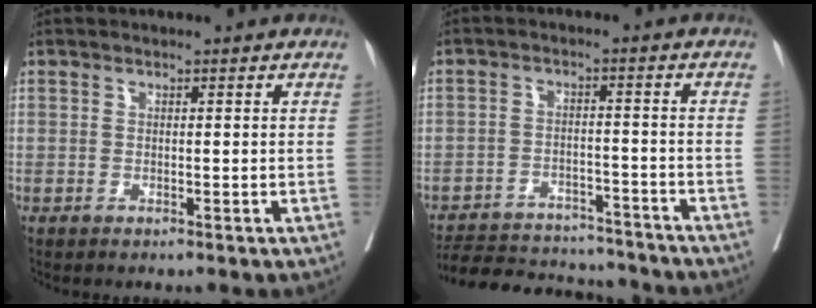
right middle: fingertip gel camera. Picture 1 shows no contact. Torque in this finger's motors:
{"motor_torque": [0.60, -1.13, 0.07, 0.00]}